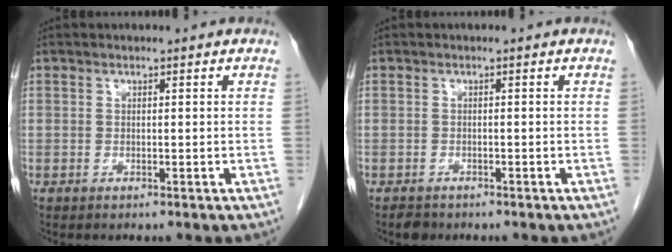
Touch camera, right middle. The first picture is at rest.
{"total": 1.6, "force": [-1.3, 0.8, 0.4], "torque": [-0.013, -0.001, -0.019]}